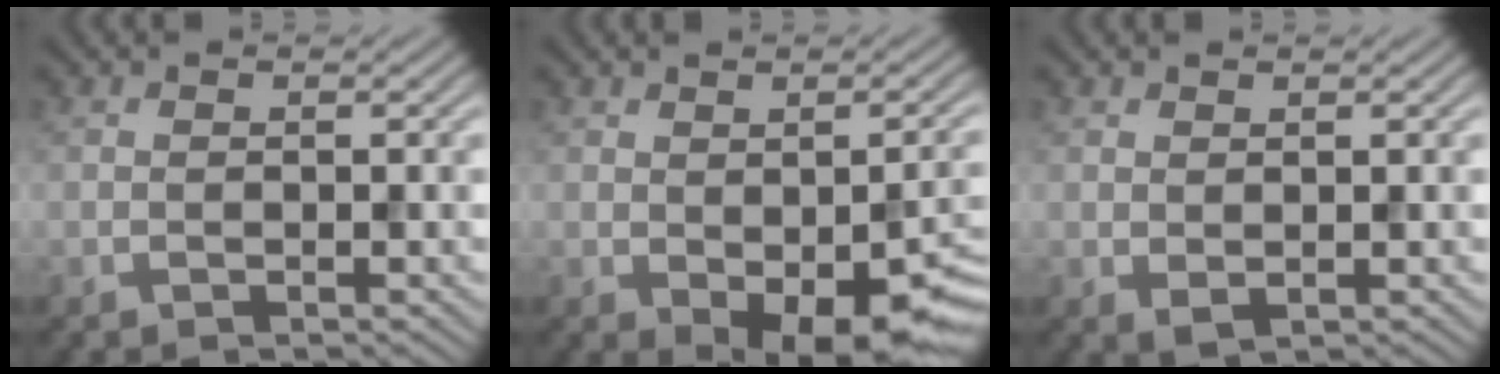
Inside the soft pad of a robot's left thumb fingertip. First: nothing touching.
{"total": 9.3, "force": [-3.4, 4.3, 7.6], "torque": [-0.105, -0.025, -0.034]}
{"total": 1.1, "force": [0.5, 0.6, 0.7], "torque": [-0.017, -0.004, 0.014]}